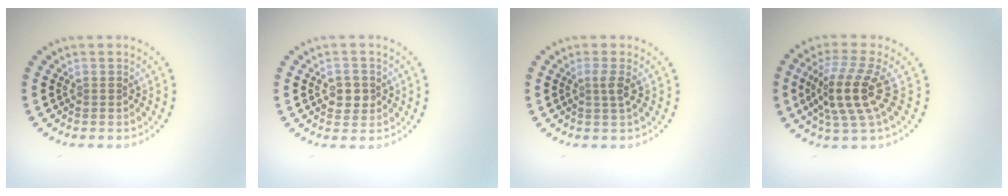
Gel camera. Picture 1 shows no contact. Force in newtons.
{"total": 2.1, "press": 2.0, "slide": 0.3}
{"total": 1.5, "press": 1.1, "slide": 1.0}
{"total": 4.6, "press": 3.7, "slide": 2.7}